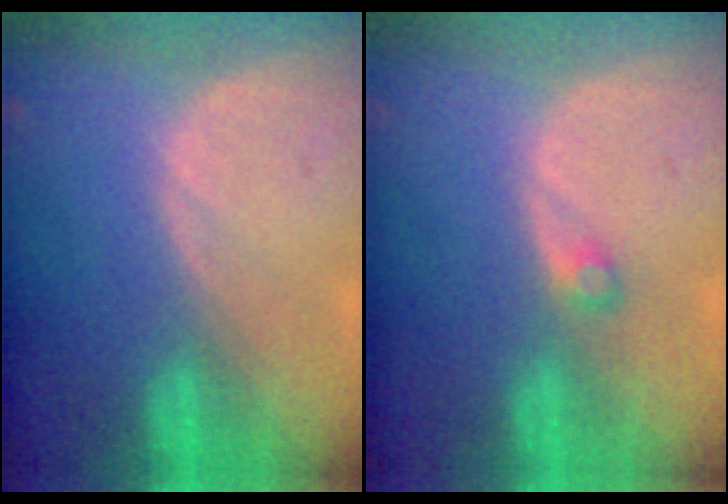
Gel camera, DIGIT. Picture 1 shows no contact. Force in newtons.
{"total": 1.3, "press": 1.2, "slide": 0.3}